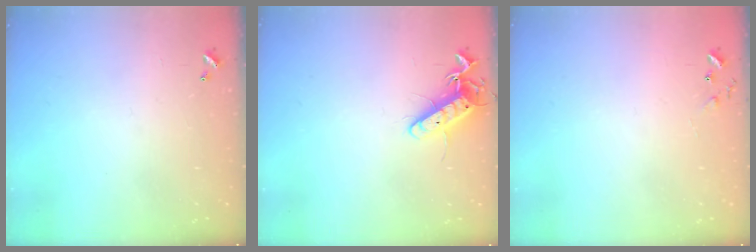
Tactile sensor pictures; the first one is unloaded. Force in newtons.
{"total": 12.2, "press": 12.2, "slide": 0.9}
{"total": 5.6, "press": 5.6, "slide": 0.6}